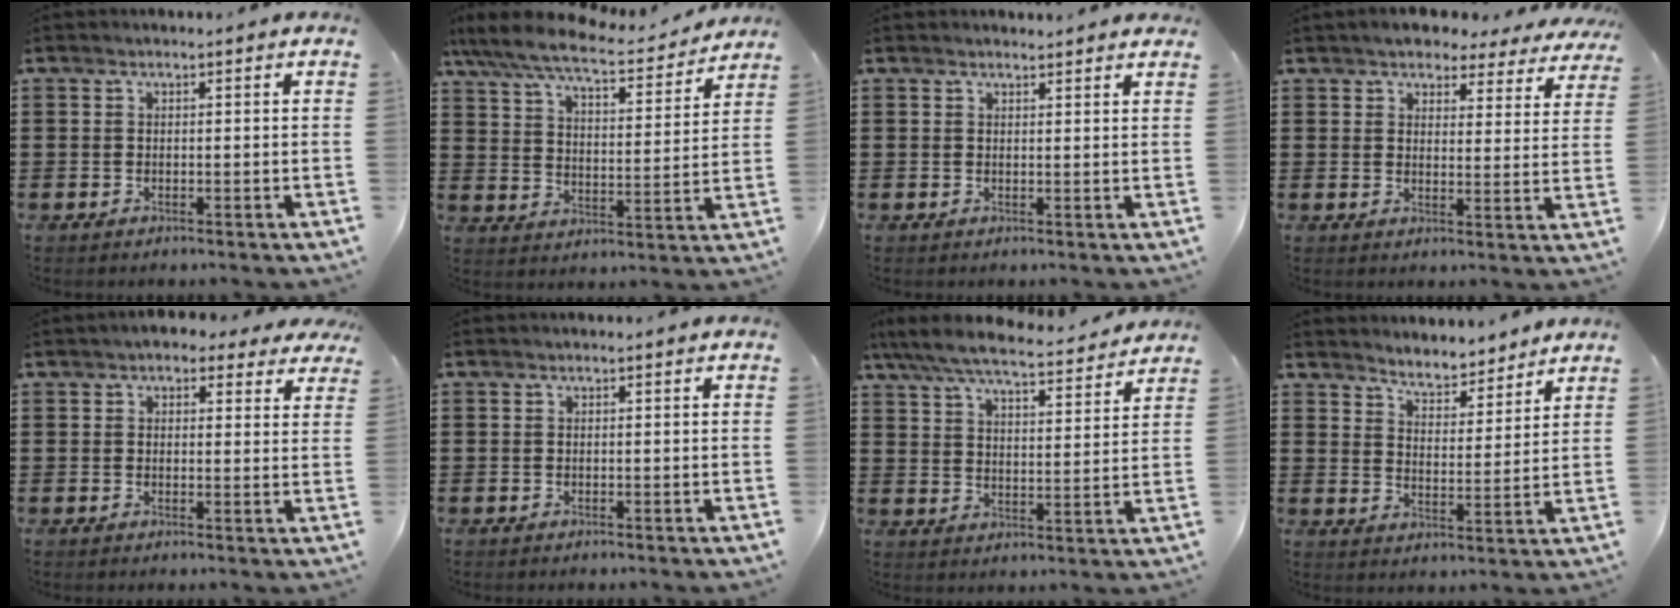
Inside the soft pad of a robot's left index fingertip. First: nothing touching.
{"total": 7.7, "force": [6.8, 0.7, 3.4], "torque": [-0.096, -0.037, 0.115]}
{"total": 1.4, "force": [1.4, 0.1, 0.2], "torque": [-0.007, 0.000, 0.027]}
{"total": 4.4, "force": [4.3, 0.7, 0.7], "torque": [-0.033, -0.016, 0.077]}
{"total": 3.5, "force": [2.8, 1.5, 1.6], "torque": [-0.031, 0.000, 0.048]}
{"total": 0.0}
{"total": 7.0, "force": [6.4, 0.6, 2.8], "torque": [-0.082, -0.037, 0.110]}
{"total": 4.4, "force": [4.4, 0.4, 0.1], "torque": [-0.023, -0.026, 0.076]}